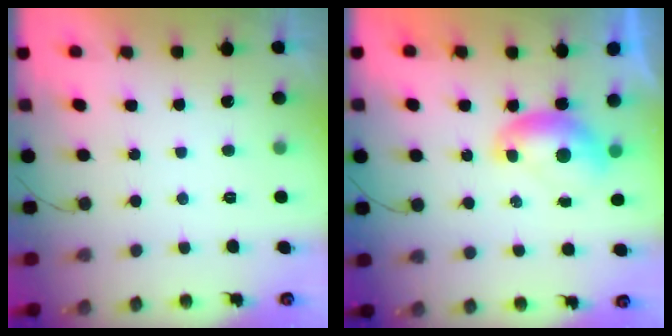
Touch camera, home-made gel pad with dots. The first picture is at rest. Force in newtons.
{"total": 7.0, "press": 7.0, "slide": 0.1}